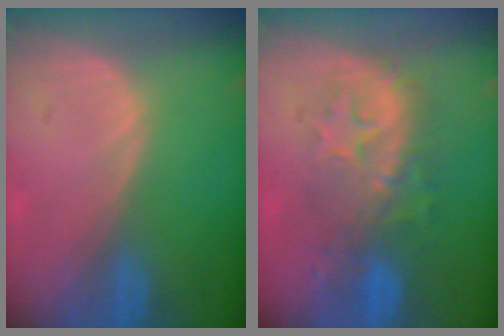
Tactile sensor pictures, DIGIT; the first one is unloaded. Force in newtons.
{"total": 8.3, "press": 8.2, "slide": 1.0}